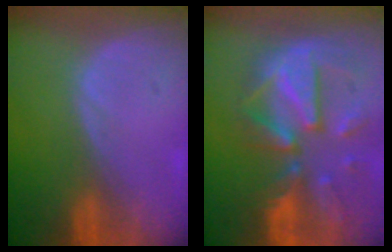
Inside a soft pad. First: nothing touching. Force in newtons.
{"total": 12.1, "press": 10.5, "slide": 6.2}